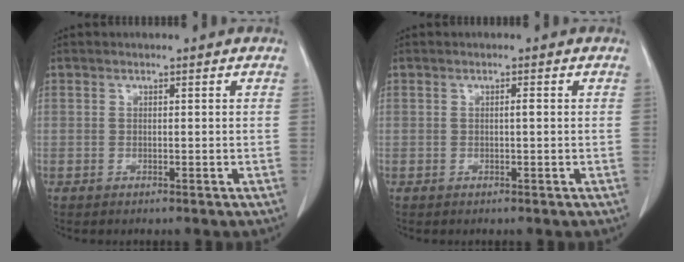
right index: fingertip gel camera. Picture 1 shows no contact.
{"total": 0.7, "force": [0.0, 0.0, 0.7], "torque": [-0.011, 0.001, 0.000]}